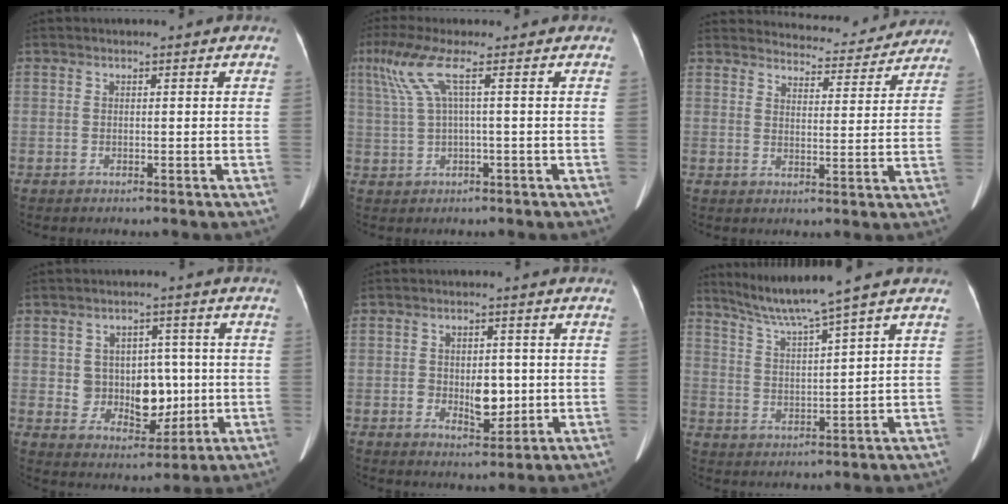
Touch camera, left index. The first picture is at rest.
{"total": 5.2, "force": [1.8, -0.5, 4.8], "torque": [-0.121, 0.020, 0.046]}
{"total": 12.6, "force": [12.2, 2.8, 1.5], "torque": [0.000, -0.004, 0.138]}
{"total": 8.3, "force": [-0.1, 6.1, 5.6], "torque": [-0.086, 0.012, 0.010]}
{"total": 5.3, "force": [-0.6, 3.1, 4.3], "torque": [-0.065, 0.000, -0.004]}
{"total": 7.4, "force": [6.1, -2.2, 3.5], "torque": [-0.071, -0.005, 0.119]}